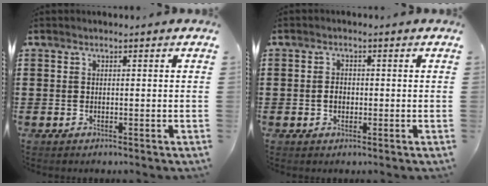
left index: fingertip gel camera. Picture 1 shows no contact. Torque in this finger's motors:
{"motor_torque": [0.28, 0.36, 0.24, 0.03]}